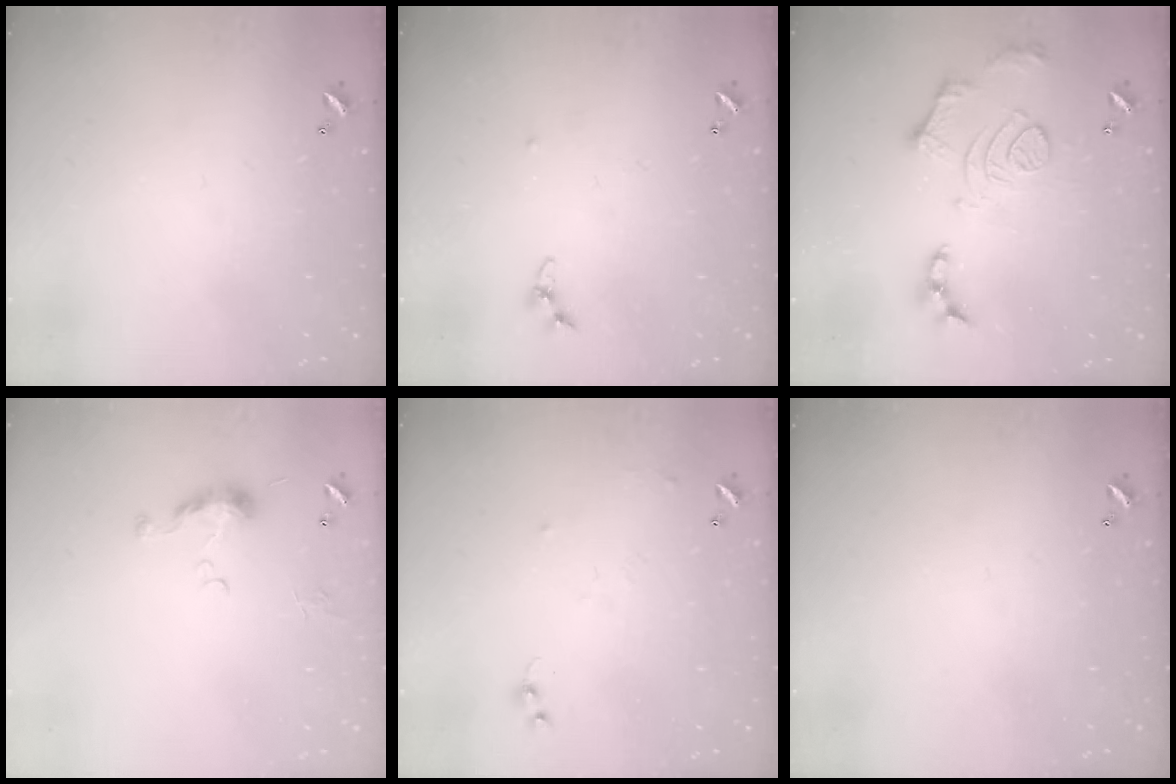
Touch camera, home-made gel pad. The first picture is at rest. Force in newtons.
{"total": 4.0, "press": 3.9, "slide": 0.5}
{"total": 13.2, "press": 13.2, "slide": 1.2}
{"total": 5.0, "press": 5.0, "slide": 0.7}
{"total": 6.6, "press": 6.6, "slide": 0.6}
{"total": 0.0}